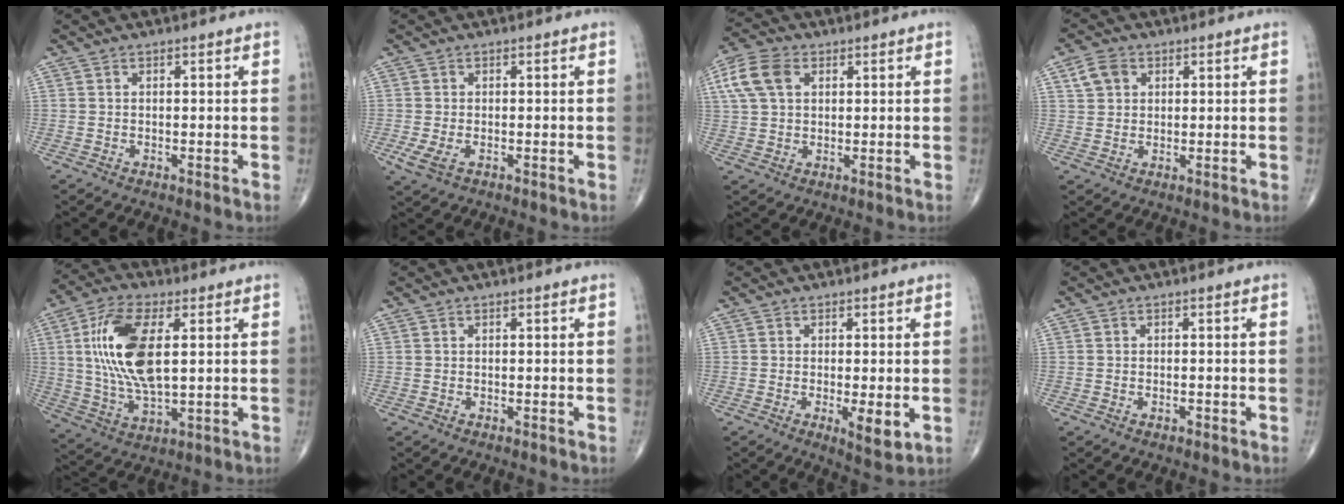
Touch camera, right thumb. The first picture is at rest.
{"total": 3.0, "force": [-0.9, 1.6, 2.4], "torque": [-0.060, -0.006, -0.015]}
{"total": 8.5, "force": [2.9, 5.6, 5.8], "torque": [-0.122, 0.013, 0.055]}
{"total": 4.6, "force": [1.8, 3.5, 2.3], "torque": [-0.031, 0.001, 0.035]}
{"total": 16.3, "force": [3.0, 7.2, 14.3], "torque": [-0.284, -0.007, 0.059]}
{"total": 0.0}
{"total": 4.8, "force": [-1.0, 1.5, 4.4], "torque": [-0.072, -0.015, -0.016]}
{"total": 0.7, "force": [-0.4, 0.4, 0.5], "torque": [-0.009, 0.004, -0.006]}